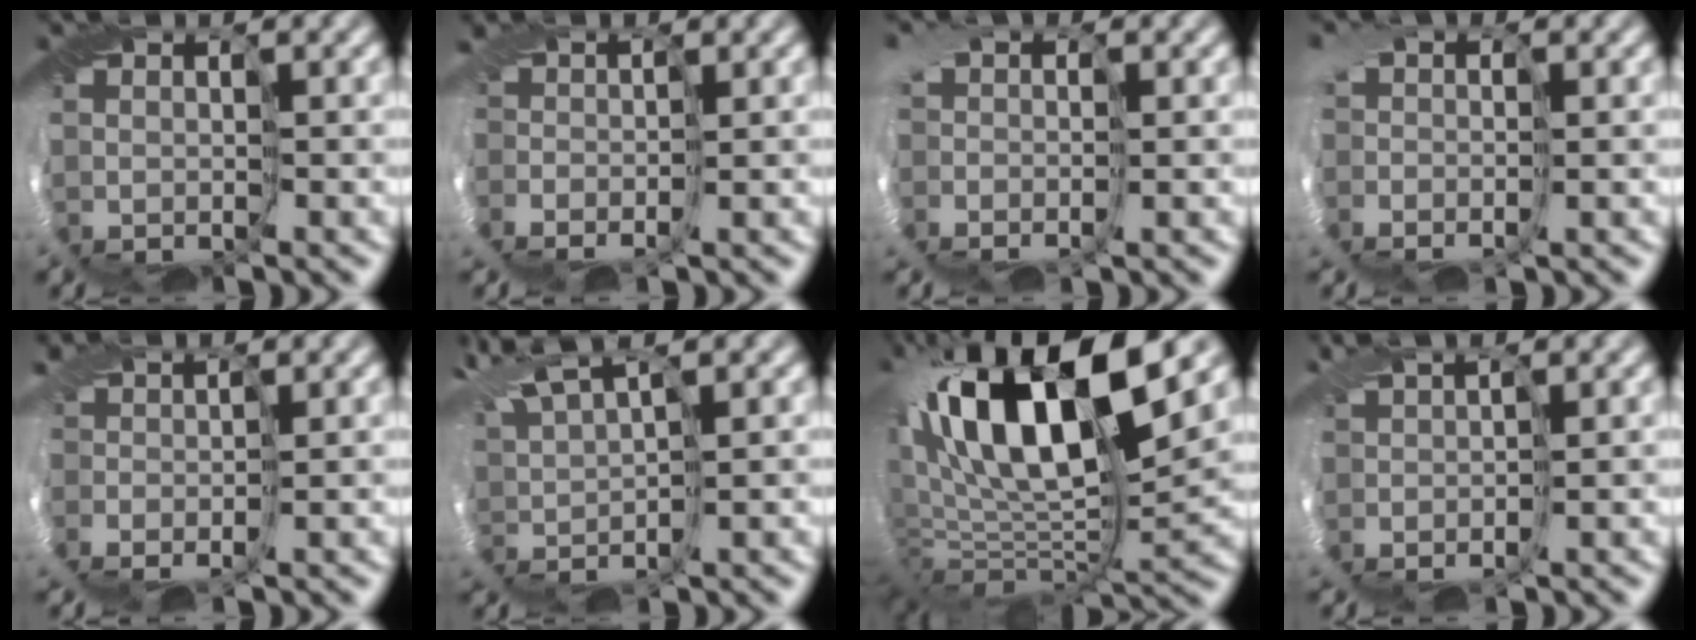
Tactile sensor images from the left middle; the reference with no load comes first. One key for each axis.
{"total": 2.5, "fx": -1.3, "fy": 1.5, "fz": 1.5, "tx": -0.031, "ty": 0.001, "tz": -0.030}
{"total": 2.3, "fx": -0.6, "fy": 1.5, "fz": 1.6, "tx": -0.024, "ty": 0.001, "tz": -0.018}
{"total": 2.6, "fx": -0.8, "fy": 1.8, "fz": 1.8, "tx": -0.024, "ty": 0.001, "tz": -0.018}
{"total": 2.5, "fx": -1.0, "fy": 1.5, "fz": 1.8, "tx": -0.037, "ty": 0.003, "tz": -0.026}
{"total": 4.9, "fx": 3.7, "fy": 0.8, "fz": 3.1, "tx": -0.089, "ty": 0.024, "tz": 0.064}
{"total": 14.9, "fx": 4.6, "fy": 6.1, "fz": 12.8, "tx": -0.232, "ty": 0.027, "tz": 0.069}
{"total": 0.7, "fx": 0.6, "fy": -0.1, "fz": 0.2, "tx": -0.004, "ty": 0.015, "tz": 0.011}